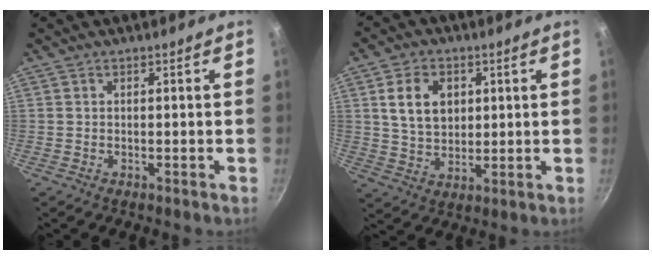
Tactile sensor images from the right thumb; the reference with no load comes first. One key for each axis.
{"total": 9.2, "fx": 2.4, "fy": 6.6, "fz": 5.9, "tx": -0.086, "ty": -0.007, "tz": 0.046}